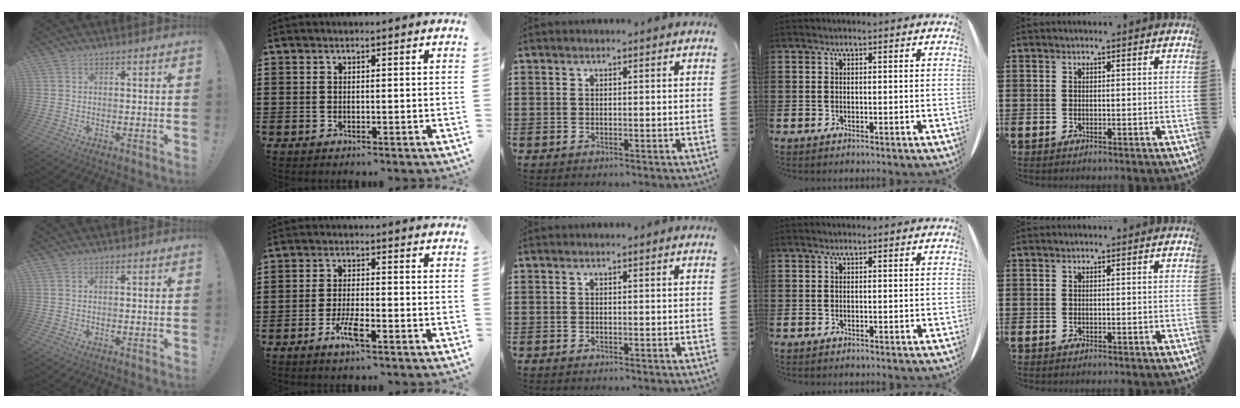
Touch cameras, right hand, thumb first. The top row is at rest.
{"index": {"total": 4.8, "force": [-2.4, 1.0, 4.0], "torque": [-0.084, -0.006, -0.046]}}